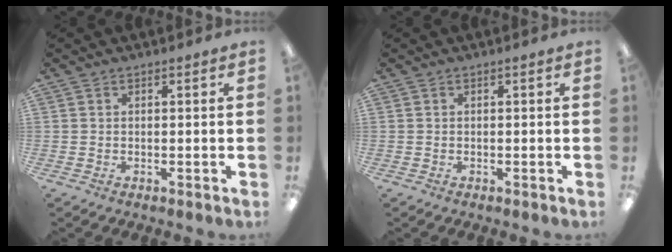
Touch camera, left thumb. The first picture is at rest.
{"total": 0.0}